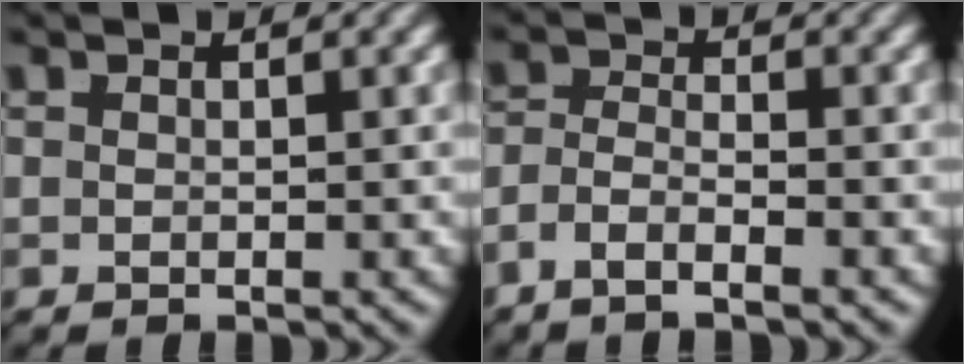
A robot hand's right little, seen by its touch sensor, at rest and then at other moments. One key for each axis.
{"total": 3.3, "fx": -2.2, "fy": 1.6, "fz": 1.8, "tx": -0.041, "ty": -0.017, "tz": -0.036}